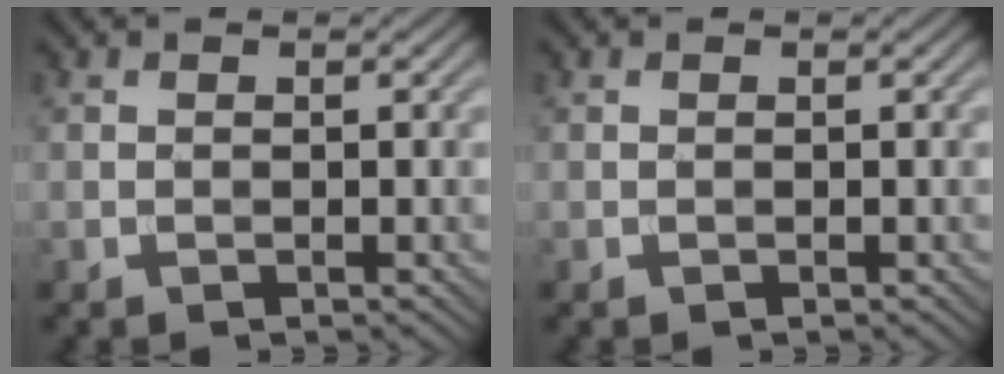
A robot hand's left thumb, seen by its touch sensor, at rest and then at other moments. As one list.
[{"total": 0.0}]